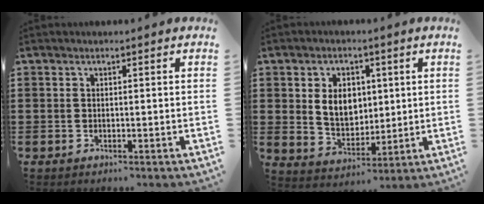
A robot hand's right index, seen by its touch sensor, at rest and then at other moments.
{"total": 6.7, "force": [1.3, 4.9, 4.3], "torque": [-0.082, 0.008, 0.020]}